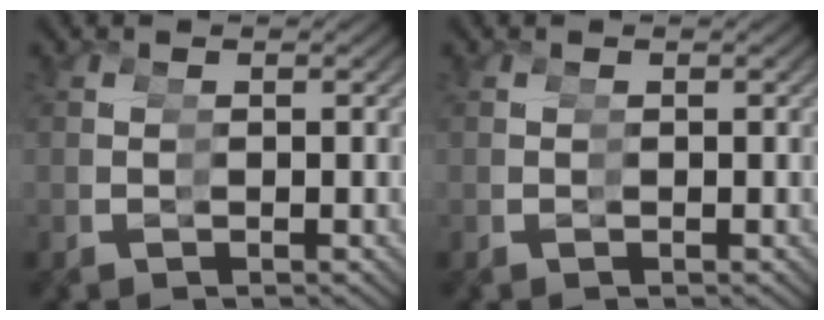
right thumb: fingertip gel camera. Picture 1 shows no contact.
{"total": 0.0}